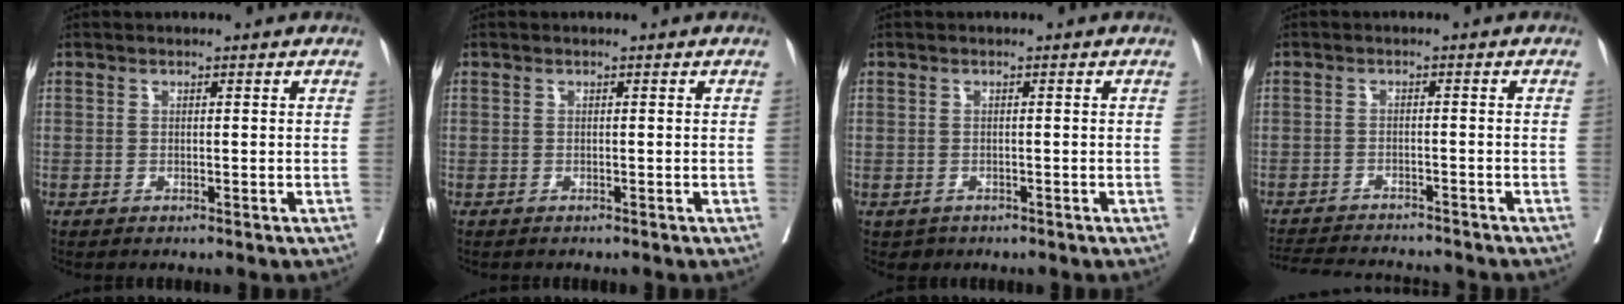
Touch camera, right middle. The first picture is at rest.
{"total": 0.7, "force": [-0.6, 0.3, 0.0], "torque": [-0.006, 0.002, -0.012]}
{"total": 1.5, "force": [-0.9, 1.2, 0.1], "torque": [-0.004, 0.002, -0.012]}
{"total": 11.2, "force": [-10.6, 1.4, 3.3], "torque": [-0.056, -0.004, -0.150]}